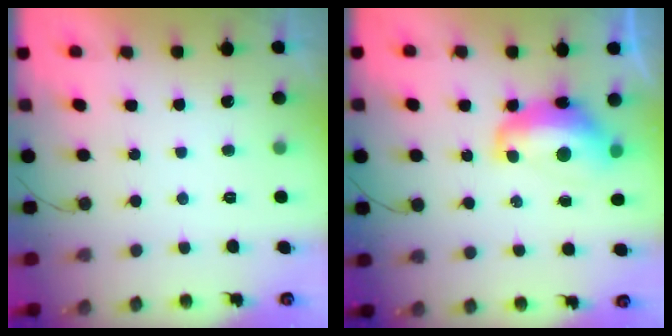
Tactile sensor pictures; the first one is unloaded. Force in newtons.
{"total": 12.2, "press": 12.1, "slide": 1.0}